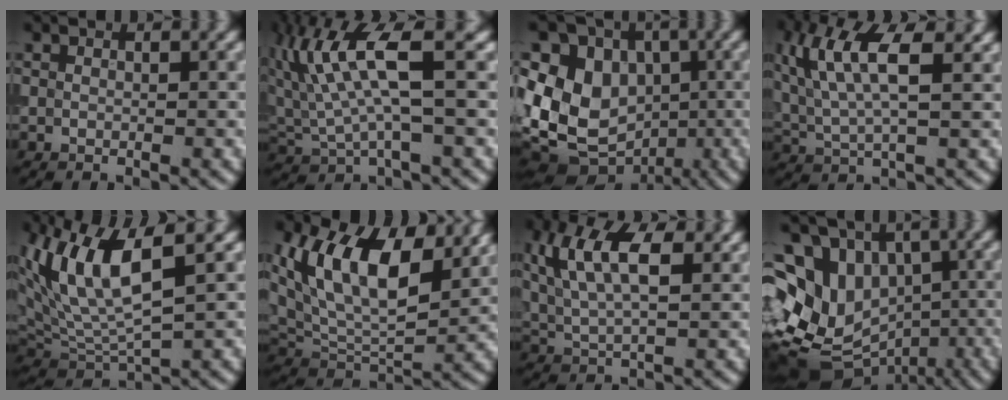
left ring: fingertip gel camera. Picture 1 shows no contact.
{"total": 8.2, "force": [2.5, 2.3, 7.4], "torque": [-0.165, 0.005, 0.049]}
{"total": 12.5, "force": [-0.7, 10.1, 7.3], "torque": [-0.139, 0.010, -0.010]}
{"total": 8.2, "force": [2.8, 2.9, 7.2], "torque": [-0.157, 0.014, 0.050]}
{"total": 8.9, "force": [3.4, 3.1, 7.6], "torque": [-0.163, 0.004, 0.064]}
{"total": 13.1, "force": [5.9, 6.4, 9.8], "torque": [-0.173, 0.014, 0.103]}
{"total": 8.5, "force": [3.0, 3.9, 6.9], "torque": [-0.146, 0.017, 0.051]}
{"total": 15.6, "force": [-3.2, 12.8, 8.5], "torque": [-0.154, 0.019, -0.055]}